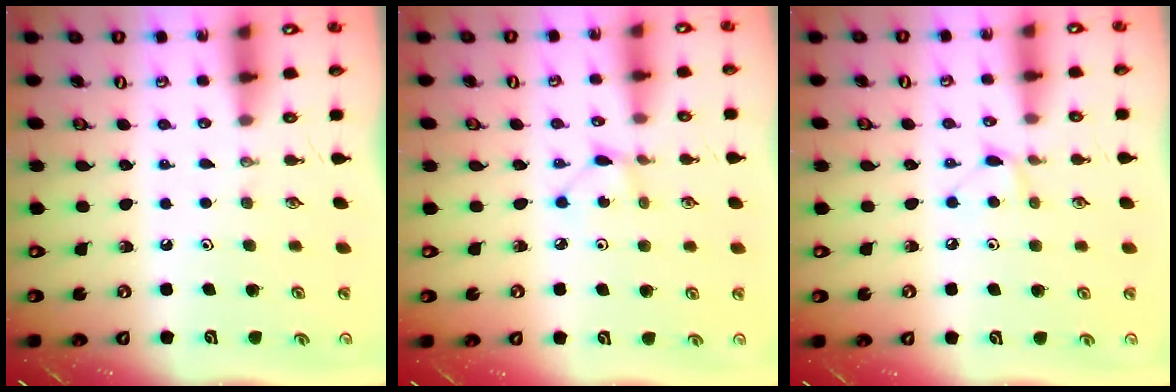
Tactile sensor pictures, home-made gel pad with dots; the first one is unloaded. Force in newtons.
{"total": 2.5, "press": 2.4, "slide": 0.3}
{"total": 5.6, "press": 5.6, "slide": 0.6}